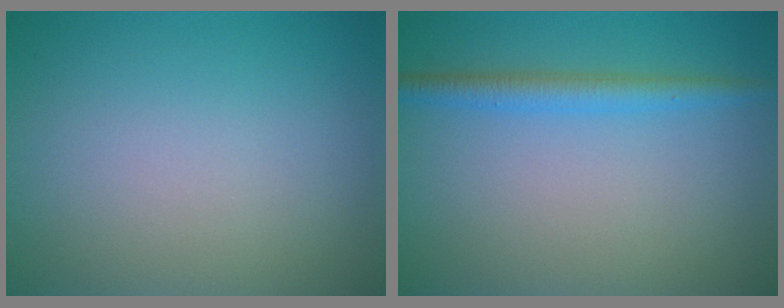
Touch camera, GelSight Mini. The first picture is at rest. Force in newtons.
{"total": 2.4, "press": 2.4, "slide": 0.2}